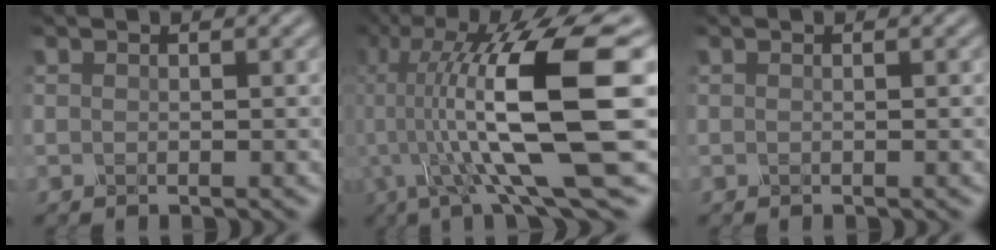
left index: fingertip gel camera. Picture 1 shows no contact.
{"total": 14.3, "force": [-0.3, 2.8, 14.0], "torque": [-0.256, 0.018, 0.004]}
{"total": 0.0}